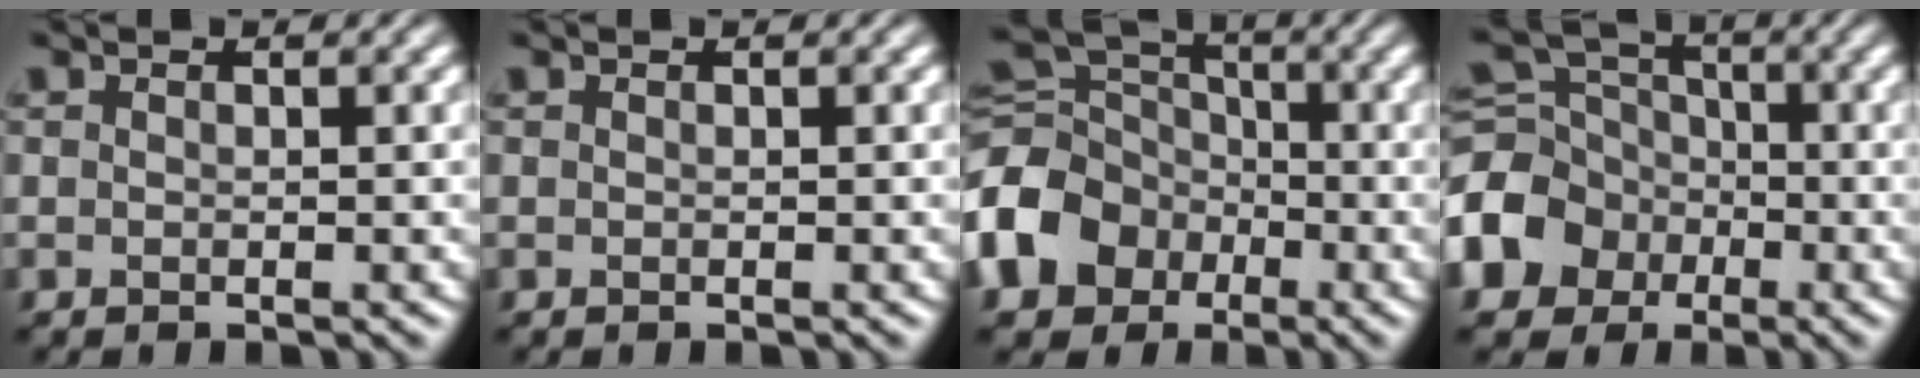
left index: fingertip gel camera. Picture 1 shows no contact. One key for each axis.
{"total": 0.0}
{"total": 9.5, "fx": -3.4, "fy": 7.5, "fz": 4.7, "tx": -0.125, "ty": -0.004, "tz": -0.083}
{"total": 7.6, "fx": -2.9, "fy": 6.2, "fz": 3.3, "tx": -0.087, "ty": 0.002, "tz": -0.072}